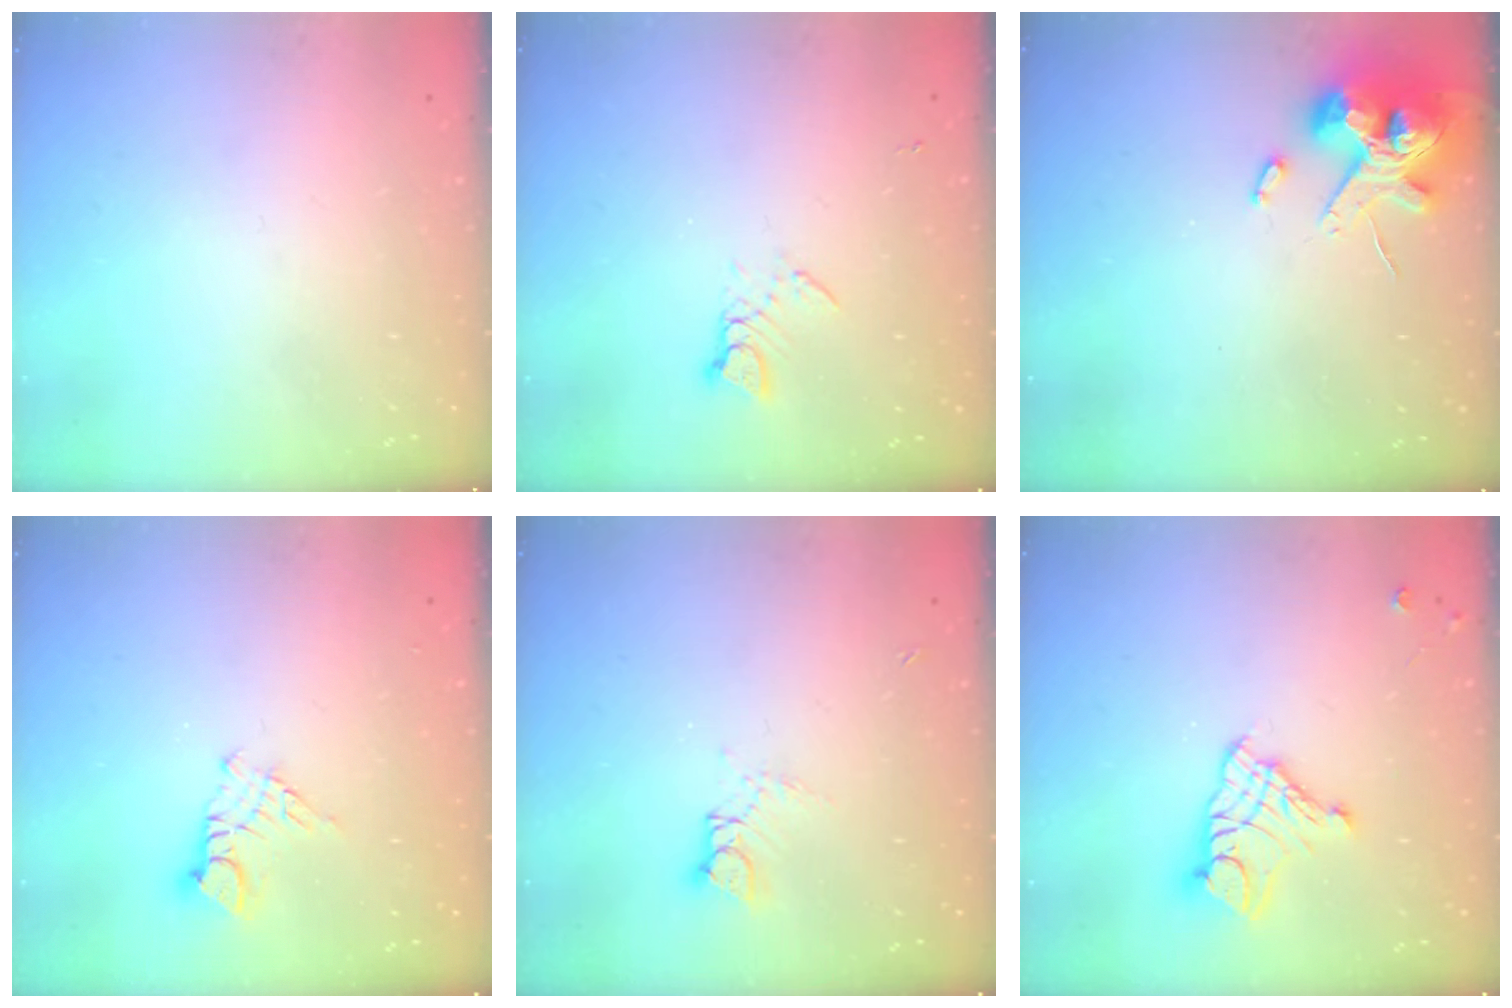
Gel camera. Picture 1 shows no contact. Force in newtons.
{"total": 3.7, "press": 3.7, "slide": 0.4}
{"total": 13.9, "press": 13.7, "slide": 2.1}
{"total": 5.7, "press": 5.7, "slide": 0.5}
{"total": 4.4, "press": 4.4, "slide": 0.3}
{"total": 11.6, "press": 11.6, "slide": 1.1}